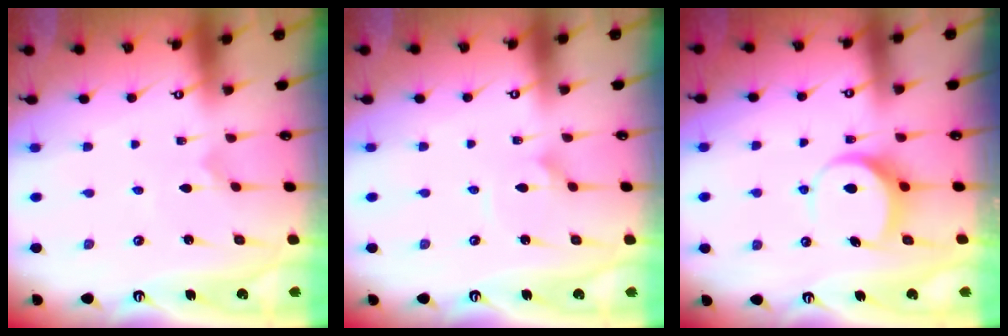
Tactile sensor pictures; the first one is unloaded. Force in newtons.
{"total": 2.2, "press": 2.2, "slide": 0.1}
{"total": 6.5, "press": 6.5, "slide": 0.4}